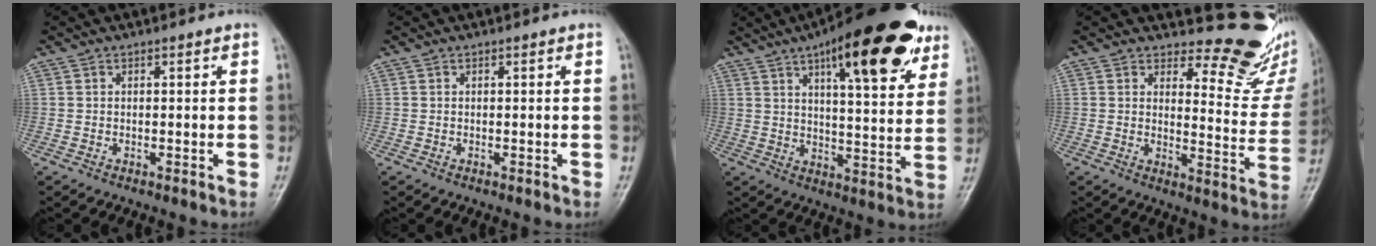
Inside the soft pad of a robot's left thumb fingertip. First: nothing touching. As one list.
[{"total": 0.0}, {"total": 22.6, "force": [12.5, 7.1, 17.4], "torque": [-0.225, -0.029, 0.180]}, {"total": 14.0, "force": [12.9, 4.7, 3.1], "torque": [0.004, -0.141, 0.139]}]